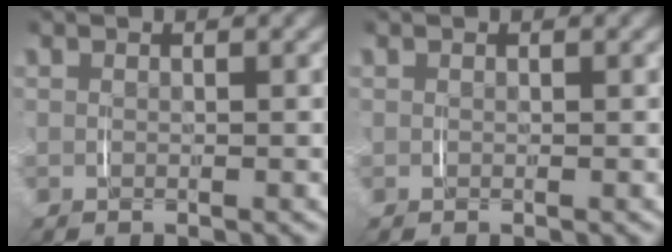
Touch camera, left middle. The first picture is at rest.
{"total": 0.0}